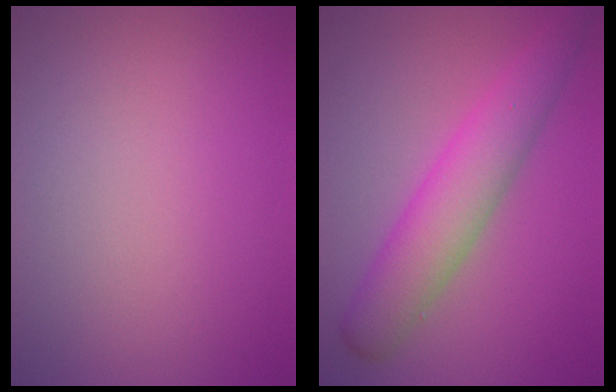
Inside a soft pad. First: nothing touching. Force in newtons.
{"total": 5.3, "press": 5.3, "slide": 0.1}